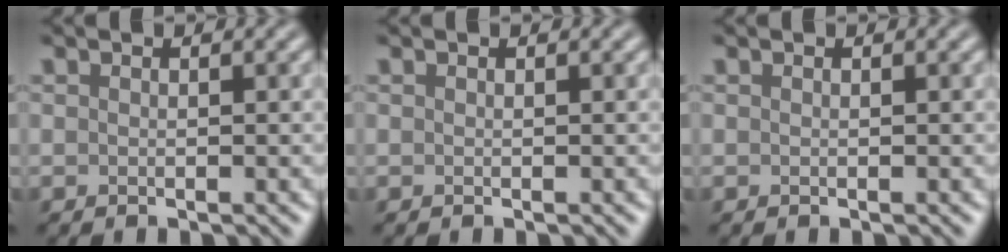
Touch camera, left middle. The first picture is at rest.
{"total": 0.0}
{"total": 0.0}